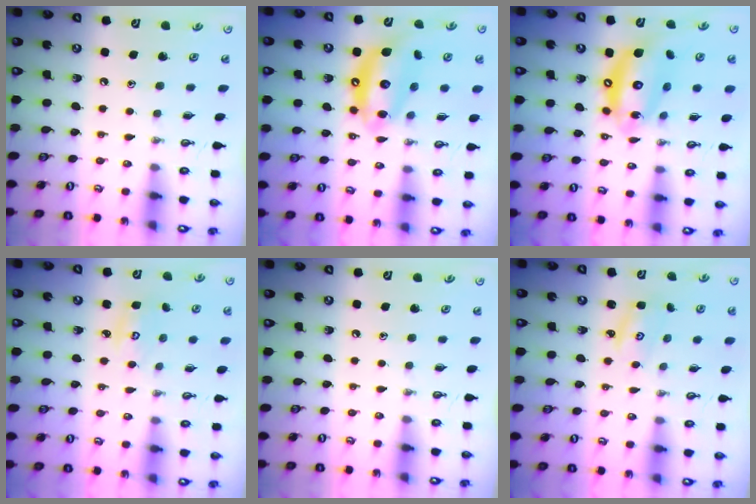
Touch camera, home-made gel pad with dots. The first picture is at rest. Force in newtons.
{"total": 13.9, "press": 13.8, "slide": 1.6}
{"total": 15.7, "press": 15.6, "slide": 1.4}
{"total": 3.9, "press": 3.8, "slide": 0.2}
{"total": 0.0}
{"total": 2.7, "press": 2.7, "slide": 0.4}